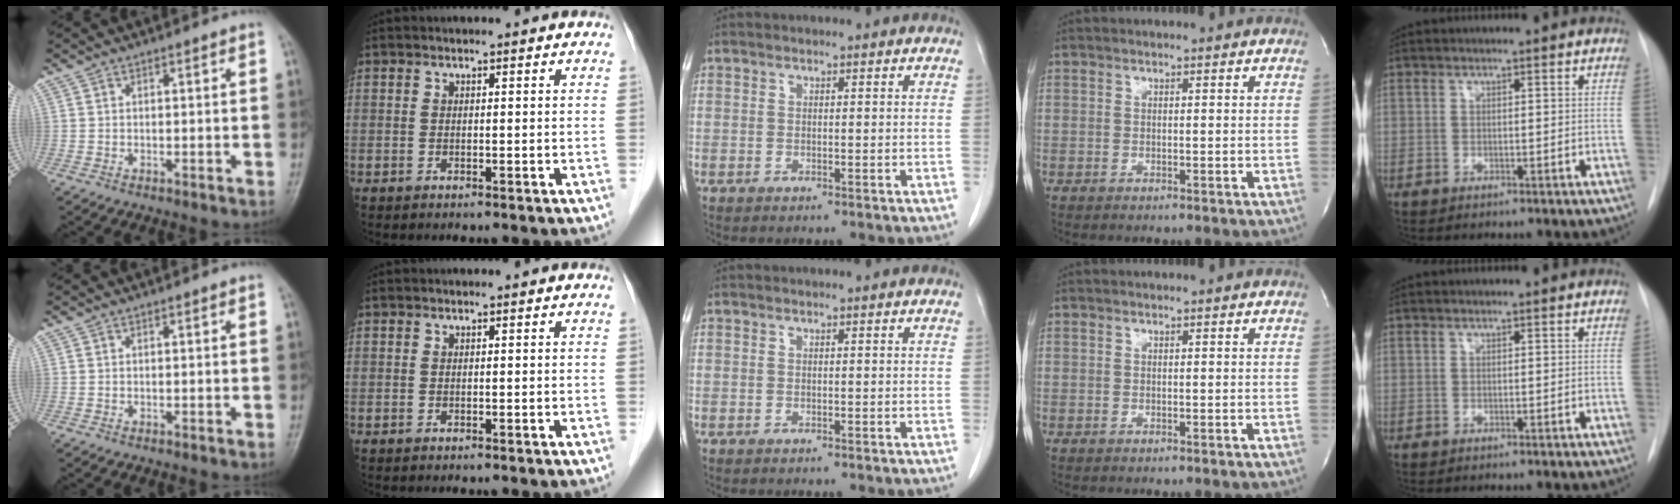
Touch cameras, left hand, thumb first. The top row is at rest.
{}